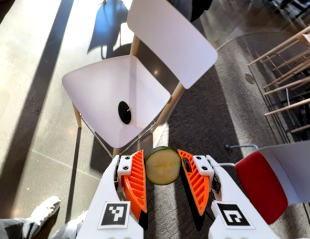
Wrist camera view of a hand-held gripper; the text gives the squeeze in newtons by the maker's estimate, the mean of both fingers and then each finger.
{"total": 8.8, "left": 8.8, "right": 8.8}